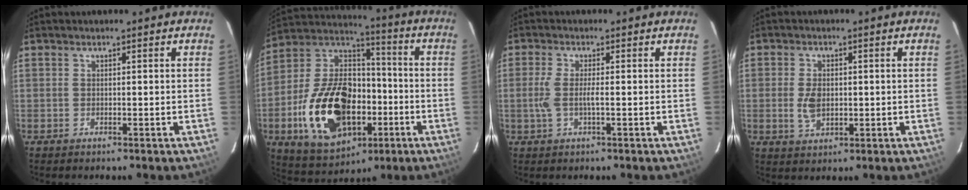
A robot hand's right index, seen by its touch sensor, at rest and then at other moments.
{"total": 24.2, "force": [-6.7, 14.9, 17.9], "torque": [-0.374, 0.020, -0.094]}
{"total": 4.2, "force": [-0.5, 0.7, 4.1], "torque": [-0.087, -0.001, -0.010]}
{"total": 5.0, "force": [-0.2, 3.1, 3.8], "torque": [-0.079, -0.001, -0.001]}